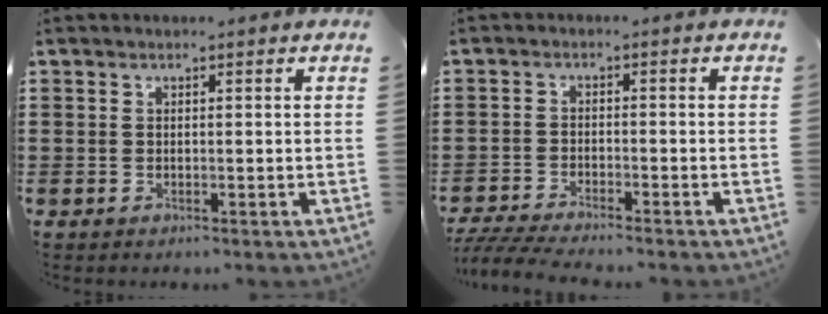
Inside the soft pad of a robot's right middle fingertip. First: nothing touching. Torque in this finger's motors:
{"motor_torque": [1.58, 0.35, 0.38, 0.12]}